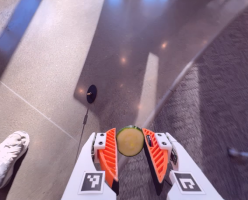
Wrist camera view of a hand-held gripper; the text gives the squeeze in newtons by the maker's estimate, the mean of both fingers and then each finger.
{"total": 8.0, "left": 7.9, "right": 8.1}